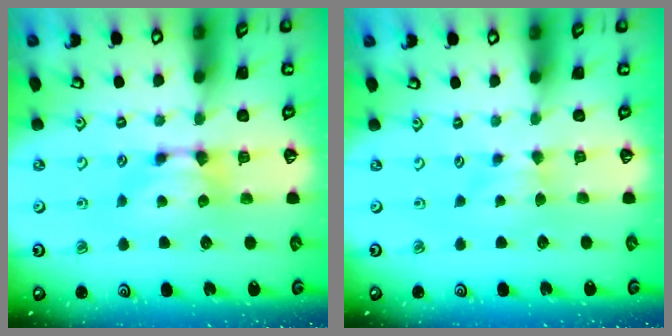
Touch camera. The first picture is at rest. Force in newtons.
{"total": 2.3, "press": 2.2, "slide": 0.6}